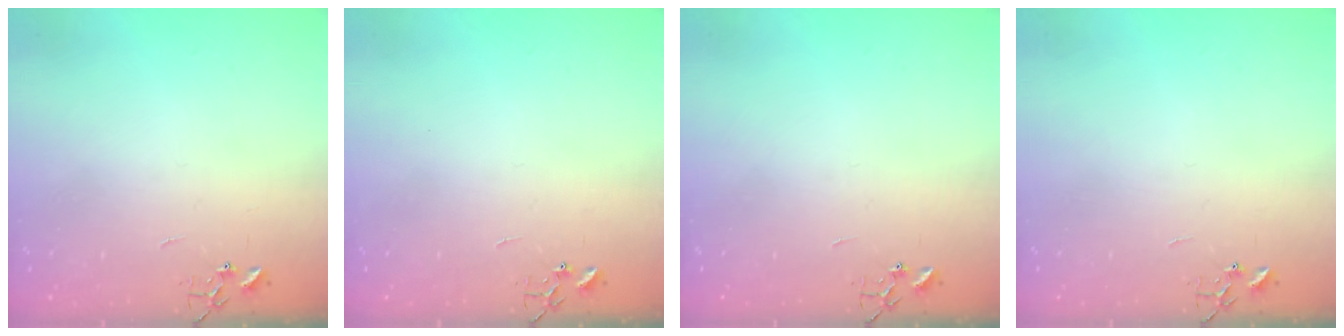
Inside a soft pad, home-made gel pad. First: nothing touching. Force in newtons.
{"total": 0.0}
{"total": 0.0}
{"total": 0.0}